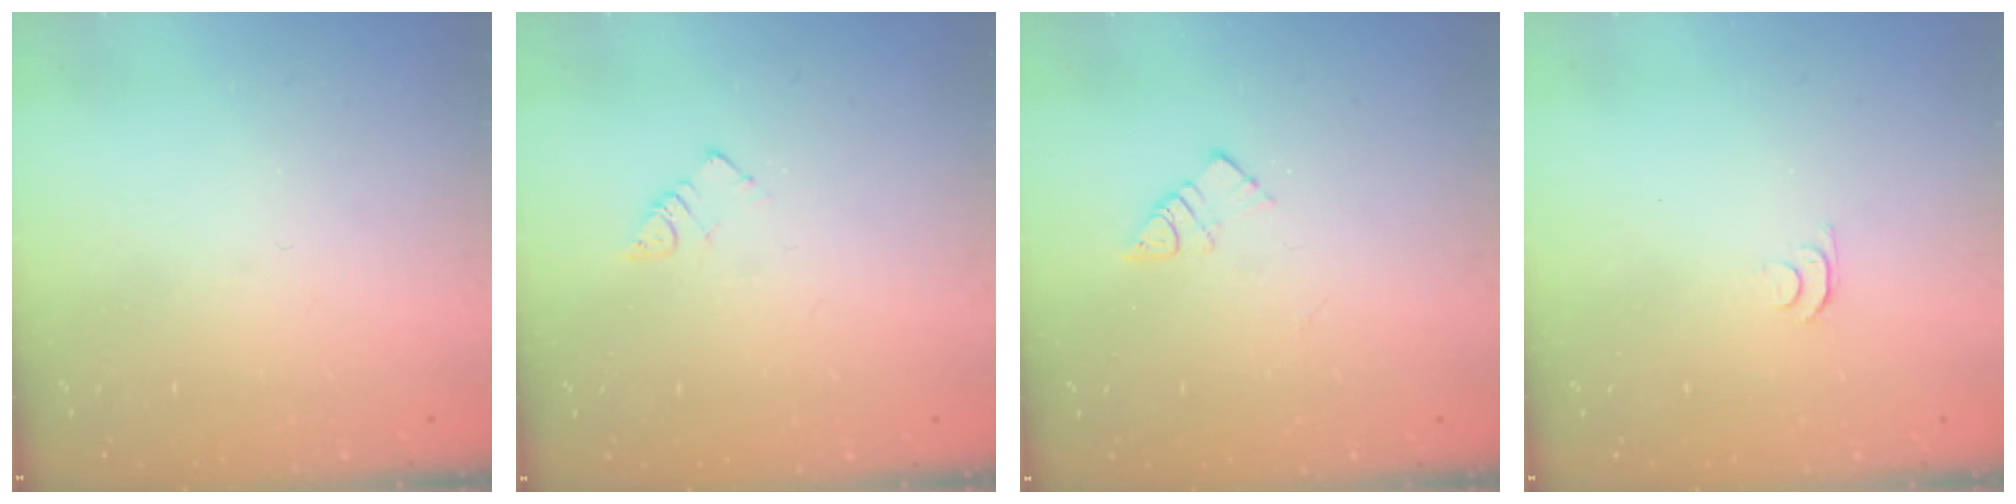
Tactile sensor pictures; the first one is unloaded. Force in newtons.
{"total": 2.5, "press": 2.5, "slide": 0.1}
{"total": 5.6, "press": 5.6, "slide": 0.2}
{"total": 4.4, "press": 4.3, "slide": 0.6}